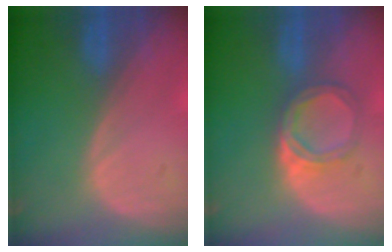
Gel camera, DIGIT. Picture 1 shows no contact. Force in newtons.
{"total": 4.7, "press": 4.6, "slide": 0.4}